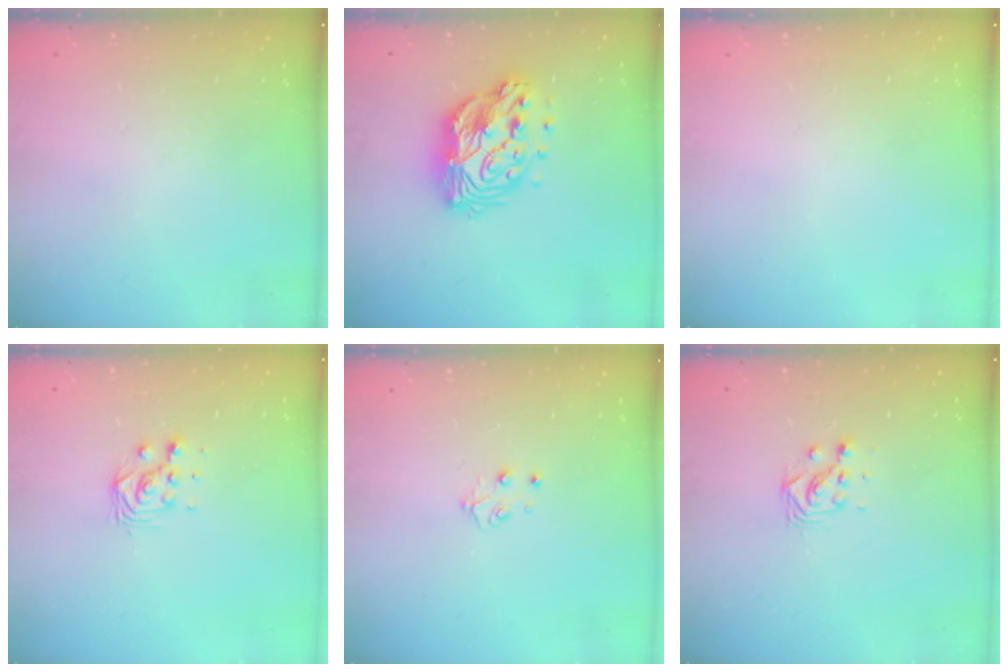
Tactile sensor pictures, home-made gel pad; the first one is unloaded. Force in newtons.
{"total": 15.1, "press": 15.0, "slide": 1.2}
{"total": 0.0}
{"total": 4.7, "press": 4.6, "slide": 0.6}
{"total": 3.4, "press": 3.4, "slide": 0.4}
{"total": 4.6, "press": 4.6, "slide": 0.2}